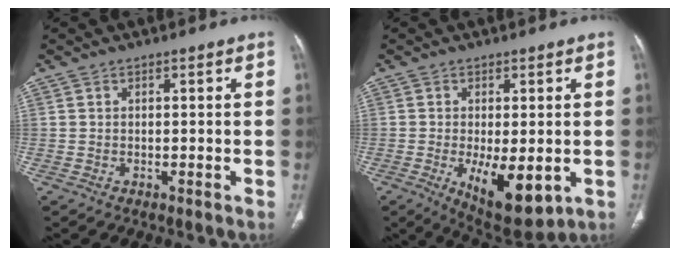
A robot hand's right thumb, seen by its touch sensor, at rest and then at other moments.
{"total": 11.0, "force": [-2.7, 4.7, 9.6], "torque": [-0.138, -0.020, -0.026]}